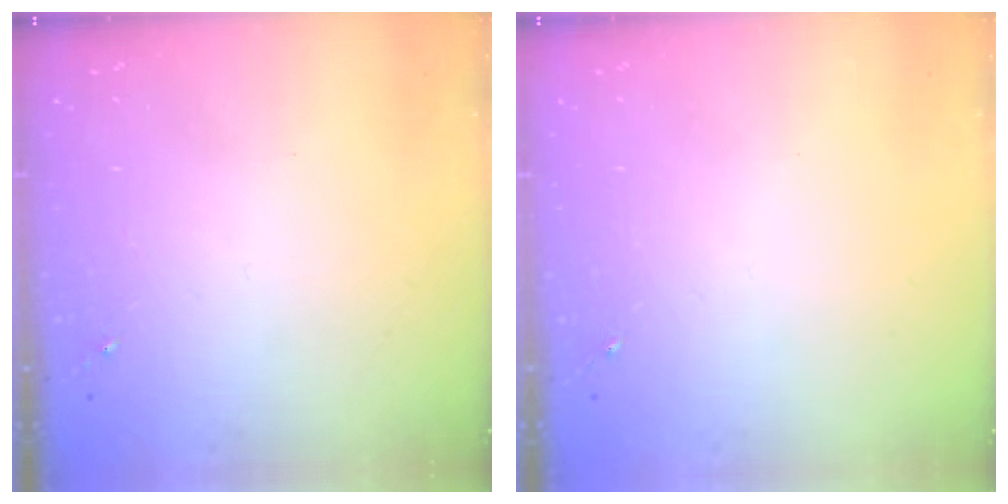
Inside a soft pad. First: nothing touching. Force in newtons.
{"total": 0.0}